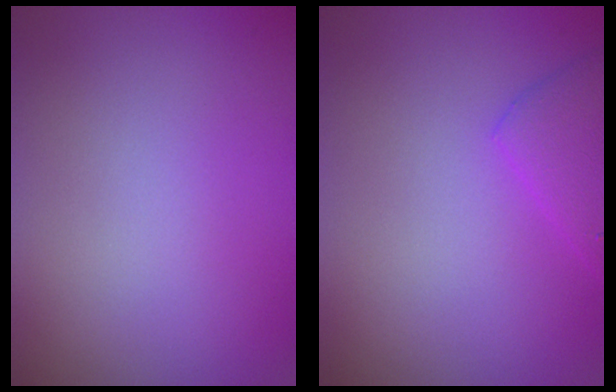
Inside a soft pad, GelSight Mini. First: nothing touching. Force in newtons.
{"total": 2.4, "press": 2.4, "slide": 0.2}